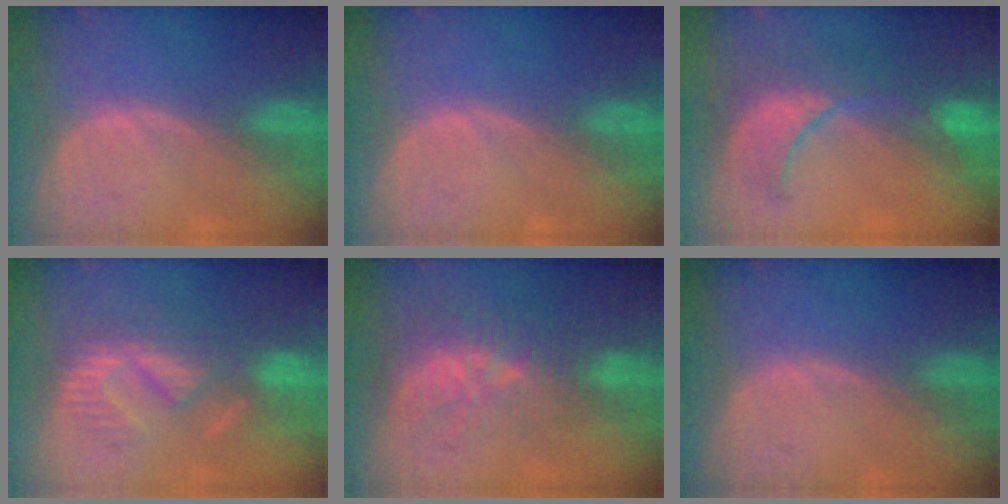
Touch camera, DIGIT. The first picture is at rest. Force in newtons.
{"total": 0.0}
{"total": 8.7, "press": 8.6, "slide": 1.5}
{"total": 8.7, "press": 8.5, "slide": 1.7}
{"total": 10.2, "press": 8.9, "slide": 4.9}
{"total": 0.0}